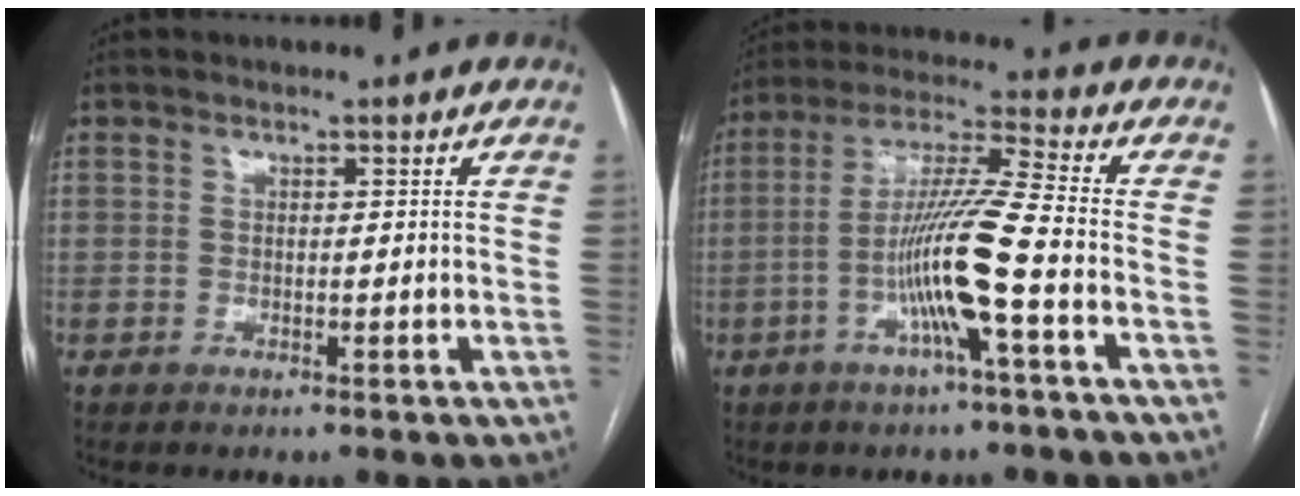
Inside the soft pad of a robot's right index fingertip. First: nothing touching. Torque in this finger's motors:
{"motor_torque": [1.61, -0.29, 0.68, 0.21]}